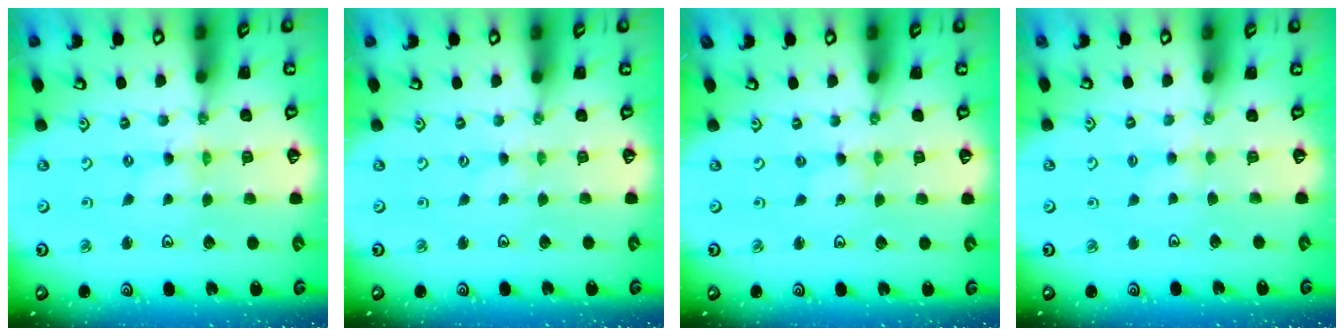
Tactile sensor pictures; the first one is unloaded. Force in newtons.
{"total": 0.0}
{"total": 0.0}
{"total": 2.8, "press": 2.7, "slide": 0.5}